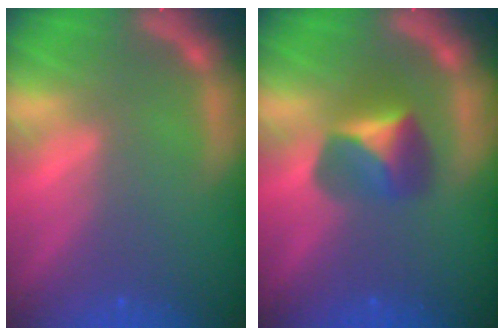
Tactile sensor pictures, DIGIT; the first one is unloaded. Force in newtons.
{"total": 3.9}